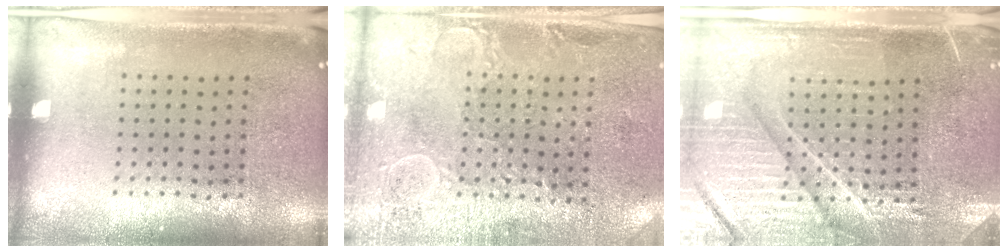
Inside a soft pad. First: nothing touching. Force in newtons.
{"total": 2.7, "press": 2.6, "slide": 0.8}
{"total": 4.6, "press": 4.2, "slide": 1.6}